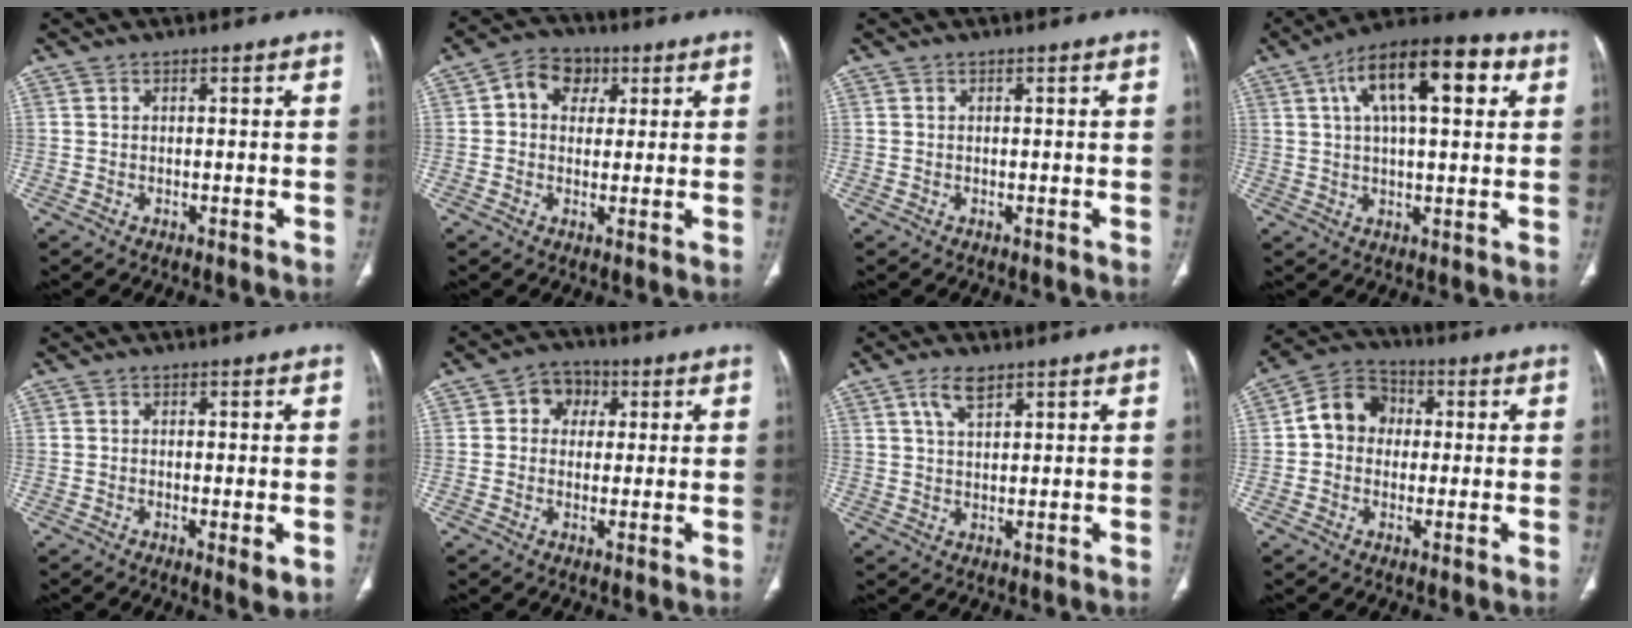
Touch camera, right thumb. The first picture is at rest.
{"total": 7.3, "force": [2.1, 6.0, 3.7], "torque": [-0.032, 0.008, 0.026]}
{"total": 0.0}
{"total": 17.1, "force": [5.9, 6.9, 14.4], "torque": [-0.210, 0.016, 0.086]}
{"total": 2.9, "force": [-0.6, 0.7, 2.8], "torque": [-0.050, -0.011, -0.012]}
{"total": 5.6, "force": [1.4, 4.7, 2.6], "torque": [-0.009, 0.006, 0.014]}
{"total": 4.3, "force": [2.5, 1.8, 2.9], "torque": [-0.054, -0.005, 0.053]}
{"total": 8.8, "force": [0.5, 7.6, 4.5], "torque": [-0.055, 0.024, -0.006]}